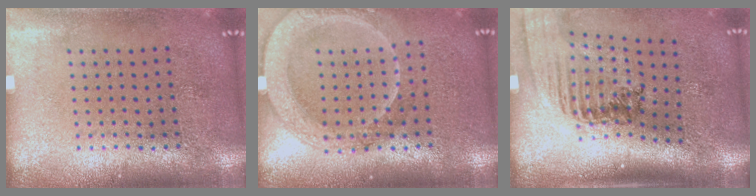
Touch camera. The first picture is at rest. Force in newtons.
{"total": 2.0, "press": 1.9, "slide": 0.8}
{"total": 1.7, "press": 1.5, "slide": 0.7}